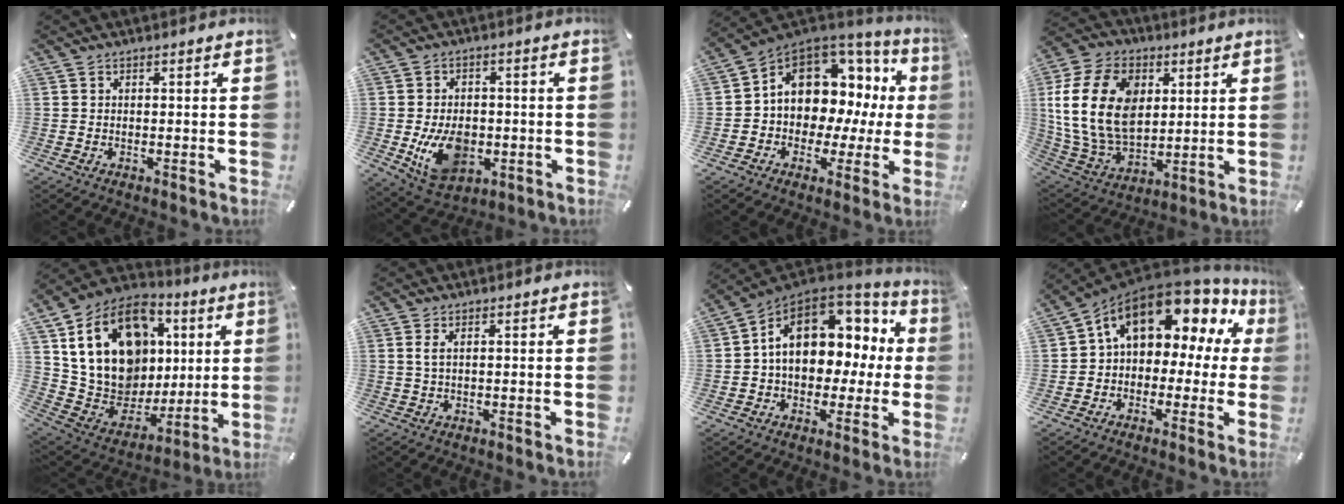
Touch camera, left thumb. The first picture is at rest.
{"total": 12.0, "force": [-2.2, 8.6, 8.0], "torque": [-0.151, 0.001, -0.036]}
{"total": 10.8, "force": [3.7, 8.7, 5.2], "torque": [-0.094, -0.040, 0.070]}
{"total": 19.5, "force": [3.7, 14.4, 12.6], "torque": [-0.280, -0.006, 0.066]}
{"total": 22.5, "force": [6.5, 17.8, 12.2], "torque": [-0.226, -0.028, 0.141]}
{"total": 2.0, "force": [0.5, 0.4, 1.8], "torque": [-0.037, 0.002, 0.008]}
{"total": 15.0, "force": [3.2, 11.0, 9.8], "torque": [-0.145, -0.007, 0.064]}
{"total": 15.0, "force": [7.9, 9.1, 8.9], "torque": [-0.139, -0.052, 0.138]}